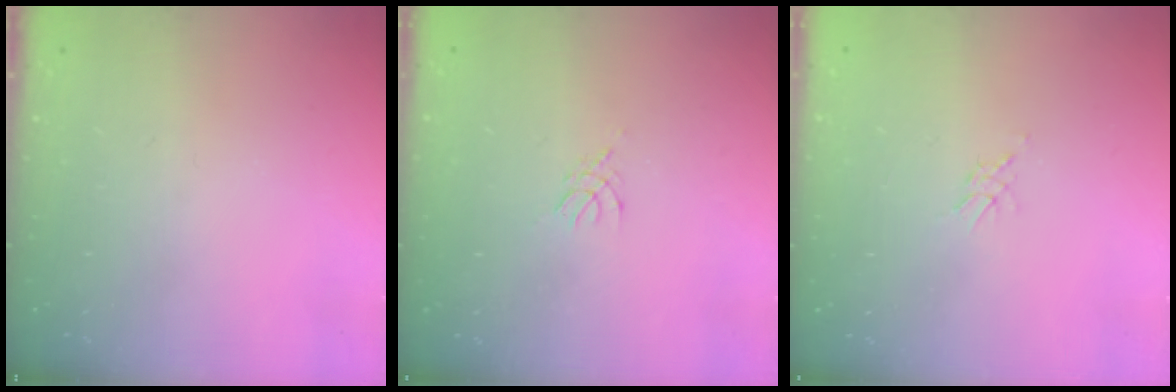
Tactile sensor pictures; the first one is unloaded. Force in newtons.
{"total": 2.8, "press": 2.7, "slide": 0.6}
{"total": 1.4, "press": 1.4, "slide": 0.2}